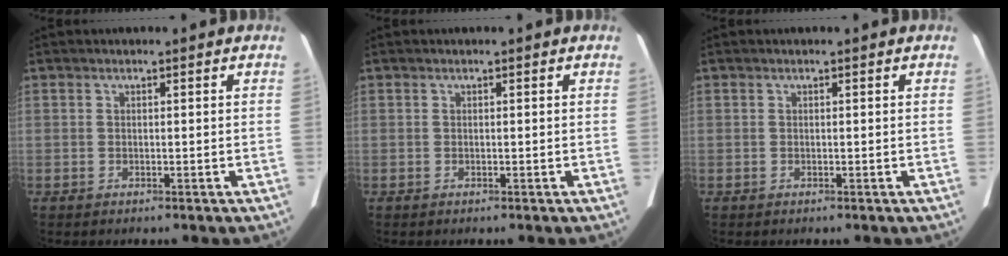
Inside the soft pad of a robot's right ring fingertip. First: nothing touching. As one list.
[{"total": 0.0}, {"total": 0.0}]